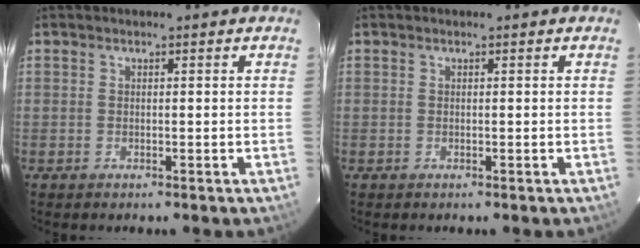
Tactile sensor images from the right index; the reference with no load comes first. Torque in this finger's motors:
{"motor_torque": [0.02, 0.02, 0.00, 0.00]}